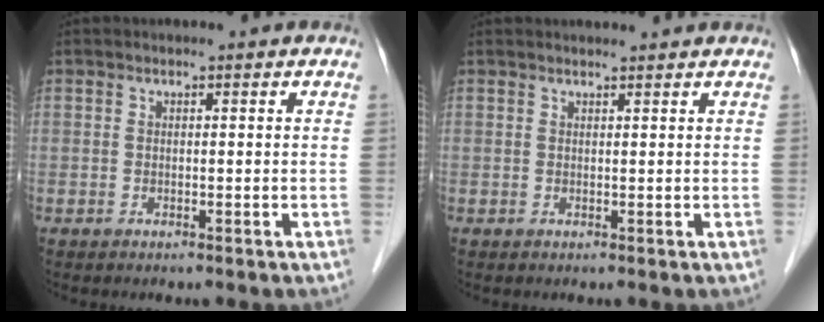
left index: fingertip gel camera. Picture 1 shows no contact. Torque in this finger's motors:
{"motor_torque": [-0.19, -0.26, 0.00, 0.00]}